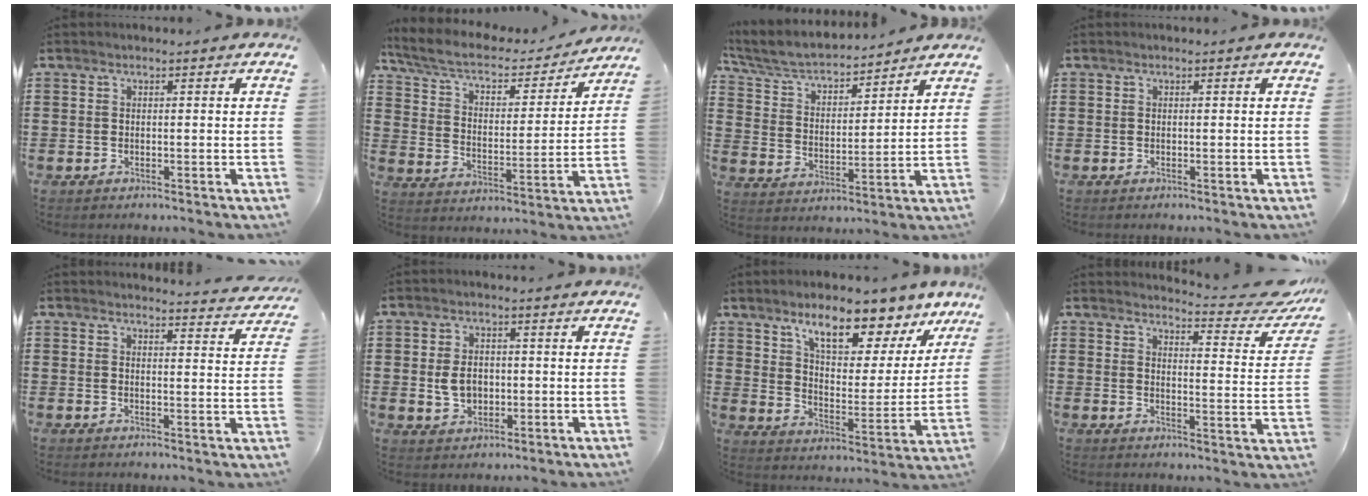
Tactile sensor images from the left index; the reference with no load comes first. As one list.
[{"total": 5.7, "force": [4.5, 2.0, 2.9], "torque": [-0.078, -0.029, 0.072]}, {"total": 5.4, "force": [4.9, 1.2, 1.9], "torque": [-0.062, -0.029, 0.081]}, {"total": 0.0}, {"total": 3.0, "force": [3.0, -0.1, 0.5], "torque": [-0.012, -0.017, 0.053]}, {"total": 4.5, "force": [-0.1, 3.3, 3.2], "torque": [-0.056, 0.000, -0.009]}, {"total": 10.4, "force": [8.5, 2.6, 5.3], "torque": [-0.095, -0.049, 0.144]}, {"total": 5.2, "force": [4.8, 0.4, 2.0], "torque": [-0.036, -0.036, 0.077]}]